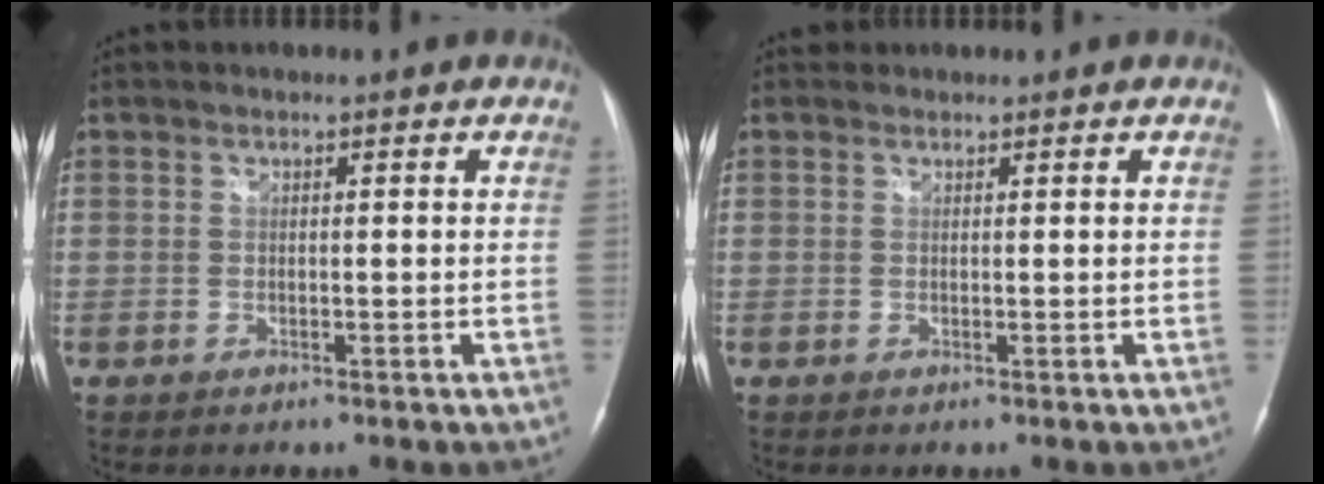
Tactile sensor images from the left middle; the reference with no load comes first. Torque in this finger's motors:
{"motor_torque": [0.03, 0.00, -0.02, 0.01]}